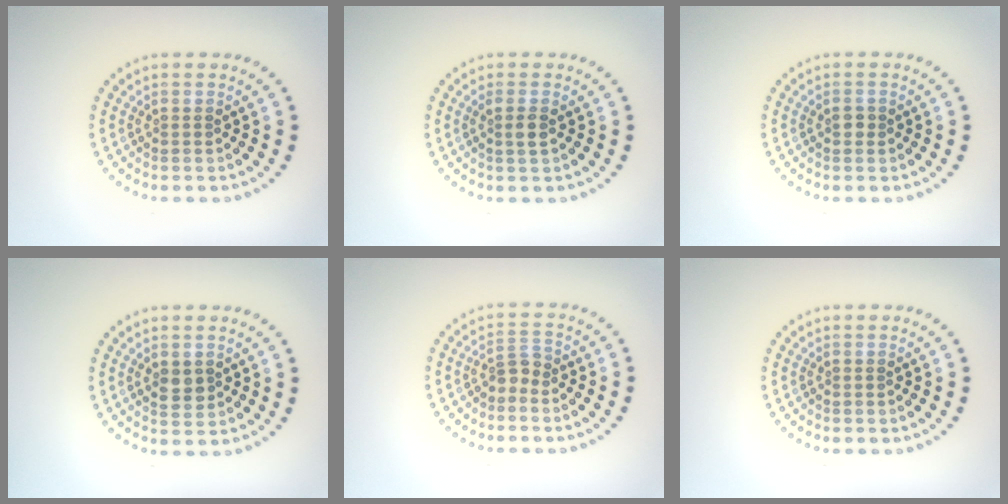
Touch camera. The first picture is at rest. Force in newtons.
{"total": 1.3, "press": 1.1, "slide": 0.6}
{"total": 0.9, "press": 0.8, "slide": 0.1}
{"total": 1.7, "press": 1.7, "slide": 0.1}
{"total": 1.8, "press": 1.3, "slide": 1.2}
{"total": 0.0}